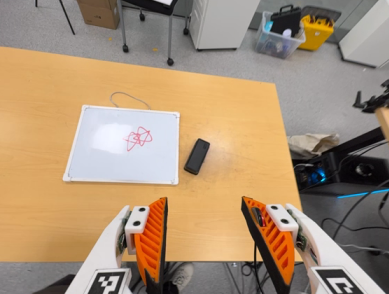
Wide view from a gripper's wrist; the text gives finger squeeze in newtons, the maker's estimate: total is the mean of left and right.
{"total": 0.0}